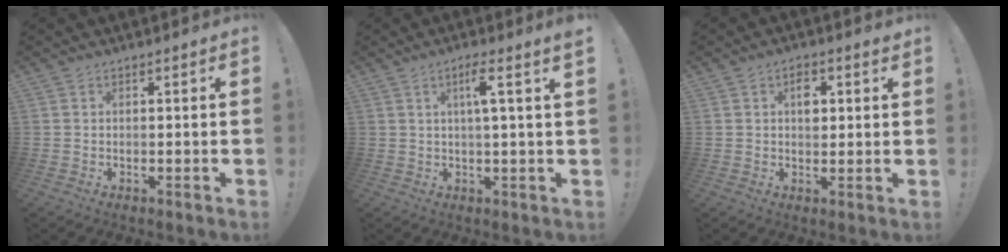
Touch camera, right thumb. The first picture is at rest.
{"total": 5.6, "force": [2.0, -0.5, 5.2], "torque": [-0.088, -0.001, 0.024]}
{"total": 4.2, "force": [1.1, 2.8, 3.0], "torque": [-0.025, -0.007, 0.012]}